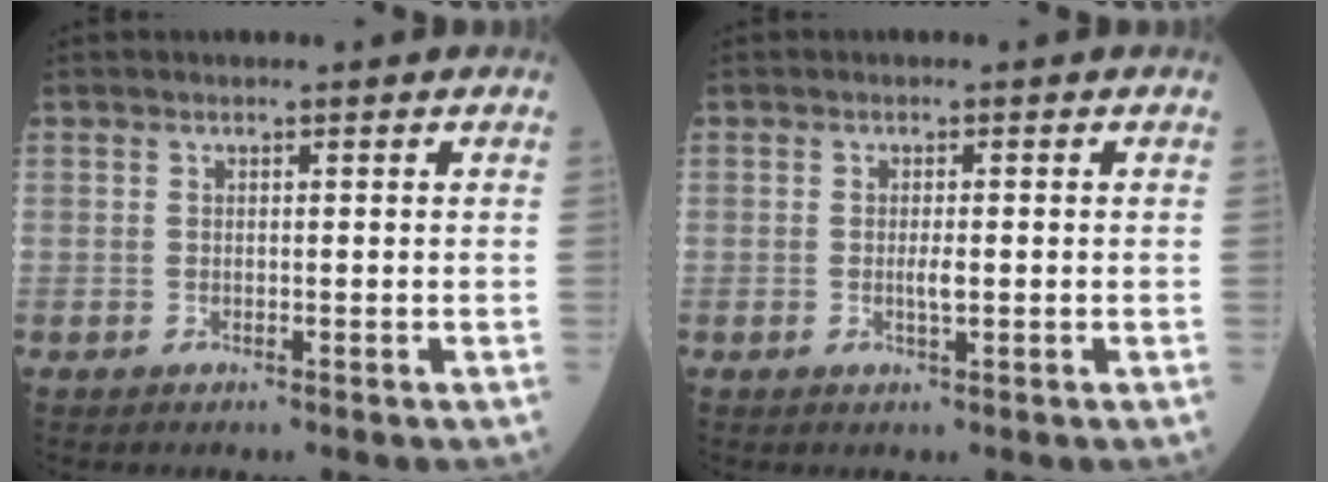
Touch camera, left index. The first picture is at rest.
{"total": 1.6, "force": [-0.4, 0.2, 1.5], "torque": [-0.029, -0.005, -0.007]}